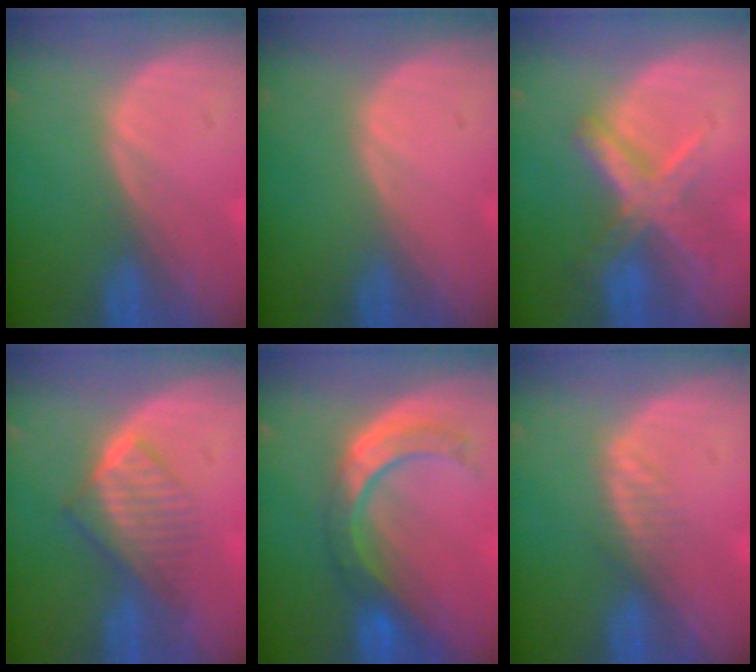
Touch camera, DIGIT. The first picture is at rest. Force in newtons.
{"total": 0.0}
{"total": 7.1, "press": 6.2, "slide": 3.6}
{"total": 6.4, "press": 5.6, "slide": 3.2}
{"total": 8.5, "press": 7.2, "slide": 4.5}
{"total": 2.0, "press": 2.0, "slide": 0.2}